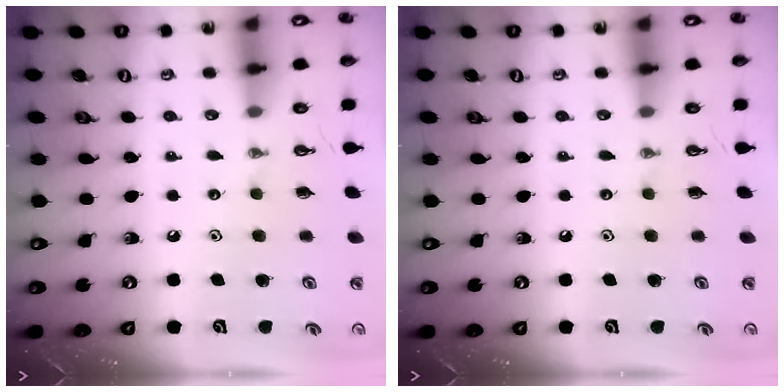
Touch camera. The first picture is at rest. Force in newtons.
{"total": 0.0}